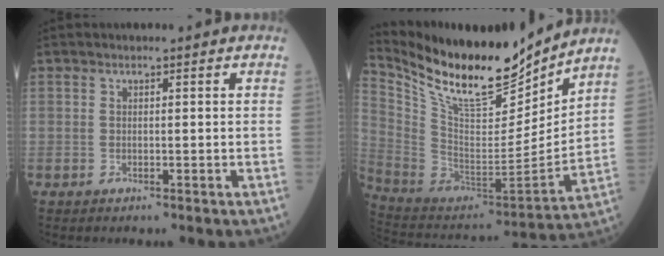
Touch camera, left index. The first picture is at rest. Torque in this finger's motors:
{"motor_torque": [0.98, -1.16, 0.45, 0.08]}